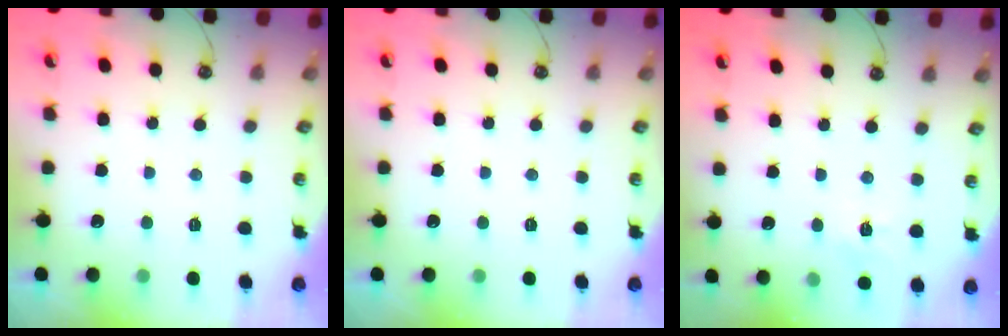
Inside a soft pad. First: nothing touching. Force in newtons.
{"total": 0.0}
{"total": 3.9, "press": 3.9, "slide": 0.5}